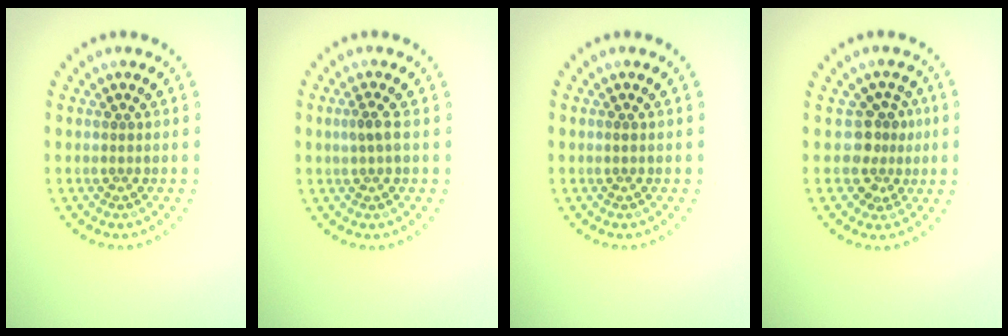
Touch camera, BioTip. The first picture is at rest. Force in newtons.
{"total": 1.3, "press": 1.1, "slide": 0.7}
{"total": 0.5, "press": 0.4, "slide": 0.4}
{"total": 2.7, "press": 2.1, "slide": 1.6}